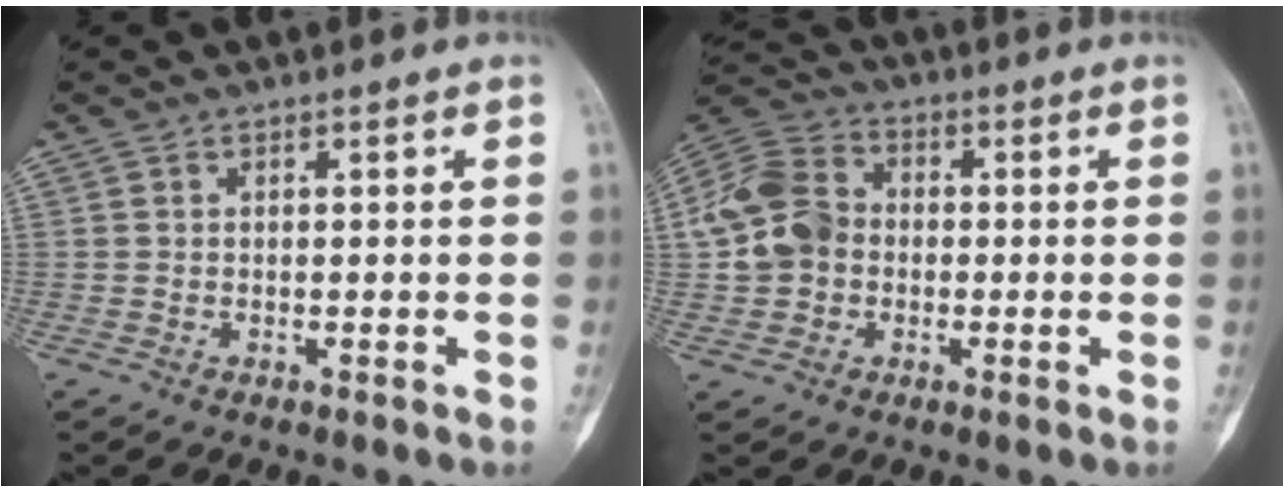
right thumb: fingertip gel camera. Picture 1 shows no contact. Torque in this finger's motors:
{"motor_torque": [0.72, 1.47, 0.24, 0.20, 0.13]}